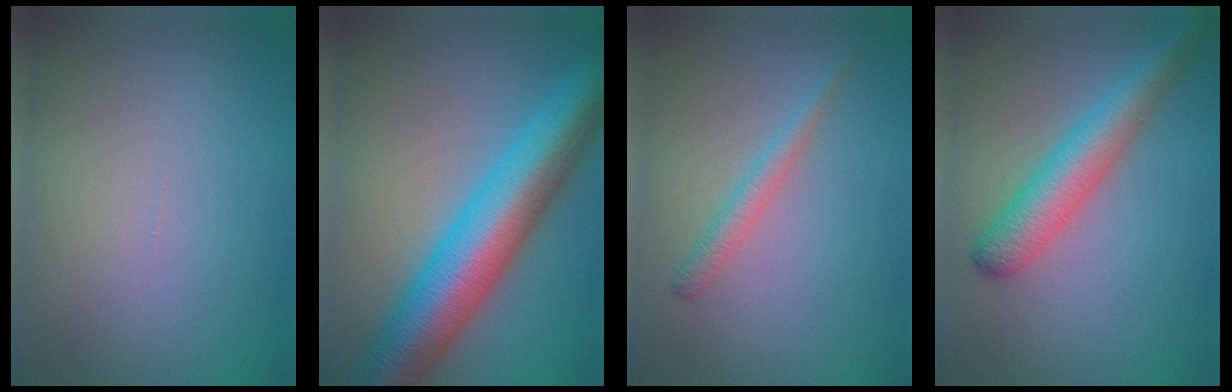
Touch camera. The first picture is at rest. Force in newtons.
{"total": 11.0, "press": 11.0, "slide": 0.2}
{"total": 1.7, "press": 1.7, "slide": 0.1}
{"total": 5.1, "press": 5.1, "slide": 0.2}